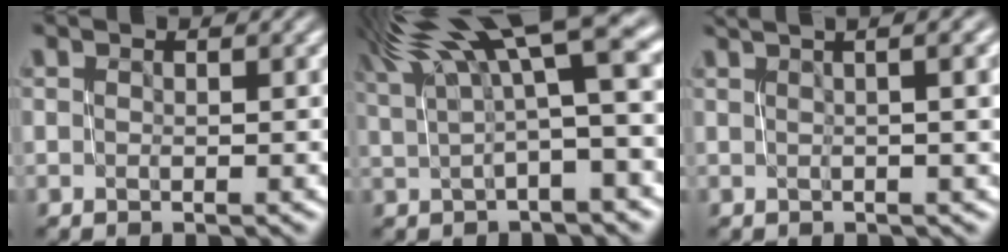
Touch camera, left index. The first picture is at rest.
{"total": 10.5, "force": [5.0, 2.1, 8.9], "torque": [-0.132, 0.043, 0.082]}
{"total": 8.9, "force": [3.1, 3.4, 7.7], "torque": [-0.069, 0.034, 0.019]}